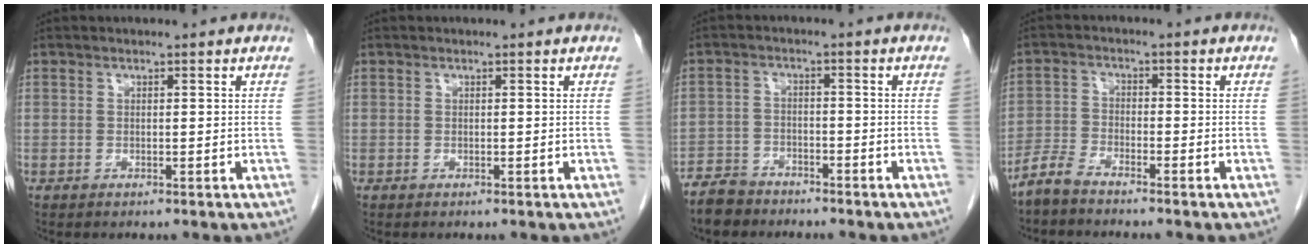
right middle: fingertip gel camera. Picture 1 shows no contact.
{"total": 0.0}
{"total": 5.2, "force": [-4.6, 2.4, 0.7], "torque": [-0.022, -0.004, -0.088]}
{"total": 3.4, "force": [-3.2, 0.5, 1.0], "torque": [-0.025, -0.008, -0.068]}